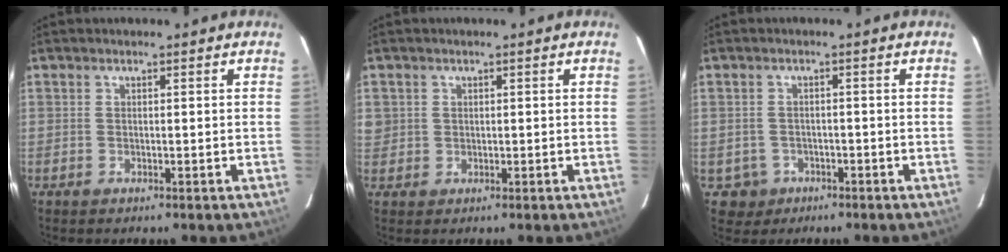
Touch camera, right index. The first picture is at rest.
{"total": 2.2, "force": [0.6, 2.1, 0.4], "torque": [-0.001, 0.007, 0.012]}
{"total": 3.4, "force": [-1.3, 3.2, -0.2], "torque": [0.005, 0.011, -0.014]}